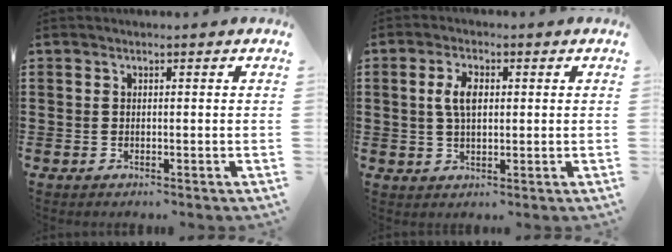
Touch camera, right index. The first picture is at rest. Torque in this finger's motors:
{"motor_torque": [0.94, 0.14, 0.30, 0.11]}